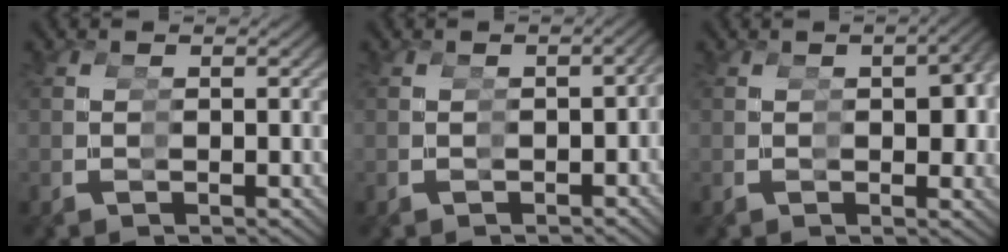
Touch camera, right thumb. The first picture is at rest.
{"total": 1.6, "force": [-0.7, 0.8, 1.1], "torque": [-0.016, -0.003, -0.007]}
{"total": 3.6, "force": [0.3, 1.3, 3.3], "torque": [-0.031, 0.007, 0.004]}